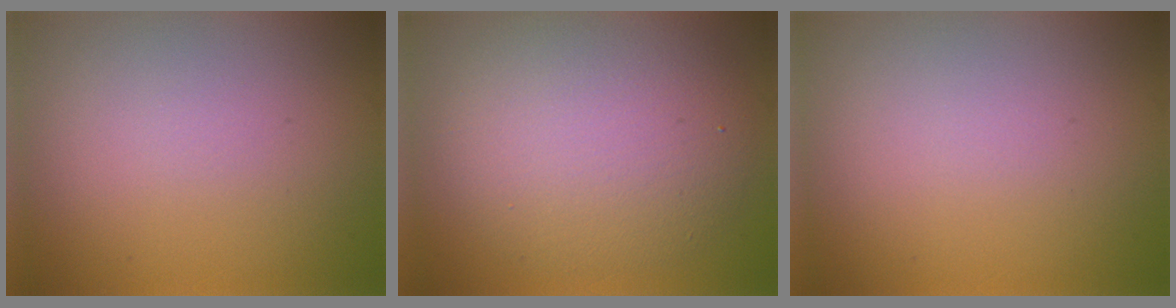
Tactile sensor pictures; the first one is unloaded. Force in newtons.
{"total": 7.5, "press": 7.5, "slide": 0.6}
{"total": 0.0}